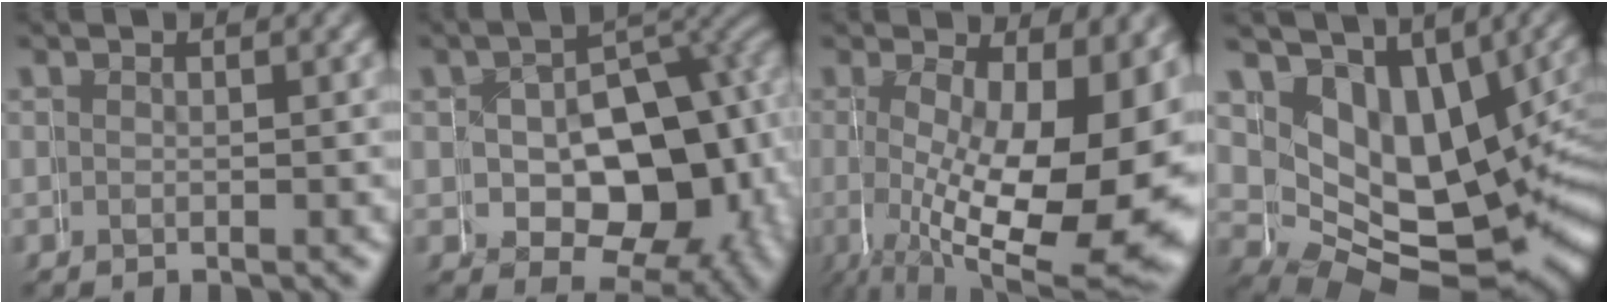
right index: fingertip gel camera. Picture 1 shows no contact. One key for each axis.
{"total": 11.6, "fx": -0.5, "fy": 8.3, "fz": 8.0, "tx": -0.112, "ty": -0.042, "tz": 0.011}
{"total": 14.2, "fx": -1.0, "fy": 7.2, "fz": 12.2, "tx": -0.193, "ty": -0.052, "tz": 0.018}
{"total": 14.0, "fx": 0.2, "fy": 10.5, "fz": 9.3, "tx": -0.177, "ty": -0.057, "tz": 0.020}